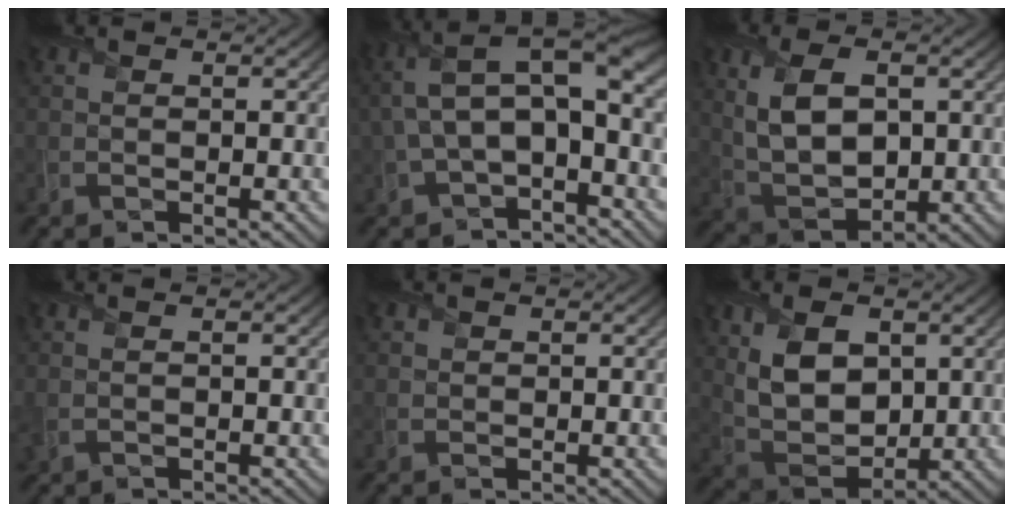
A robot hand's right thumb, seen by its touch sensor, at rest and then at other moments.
{"total": 10.2, "force": [0.4, 5.0, 8.9], "torque": [-0.179, 0.007, 0.005]}
{"total": 9.3, "force": [2.0, 5.3, 7.4], "torque": [-0.174, -0.002, 0.040]}
{"total": 1.0, "force": [0.1, 0.5, 0.9], "torque": [-0.028, 0.002, 0.001]}
{"total": 1.1, "force": [0.7, 0.8, -0.1], "torque": [0.003, -0.002, 0.014]}
{"total": 9.8, "force": [2.8, 6.2, 7.0], "torque": [-0.165, -0.004, 0.056]}